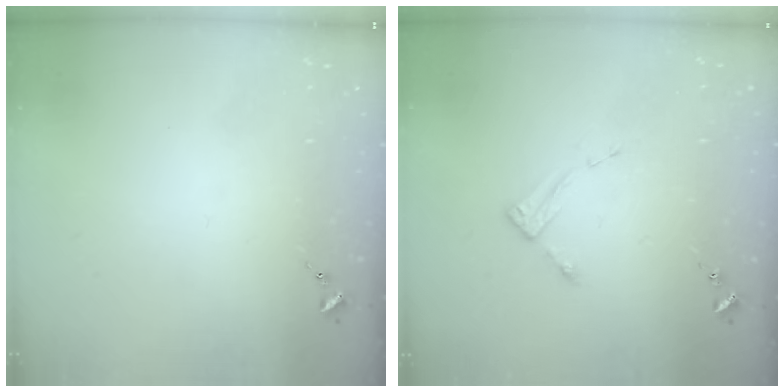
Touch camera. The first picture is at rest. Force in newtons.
{"total": 2.6, "press": 2.6, "slide": 0.4}